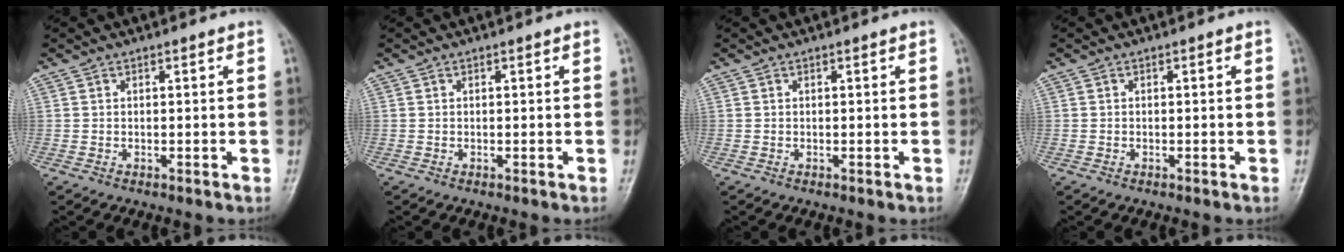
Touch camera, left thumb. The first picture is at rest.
{"total": 0.0}
{"total": 0.0}
{"total": 0.0}